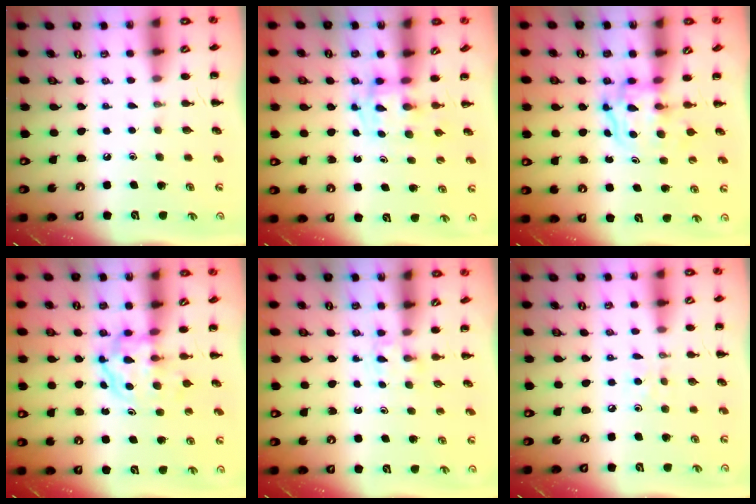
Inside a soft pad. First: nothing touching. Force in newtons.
{"total": 2.9, "press": 2.9, "slide": 0.2}
{"total": 3.4, "press": 3.4, "slide": 0.3}
{"total": 3.7, "press": 3.6, "slide": 0.4}
{"total": 1.4, "press": 1.2, "slide": 0.8}
{"total": 4.7, "press": 4.3, "slide": 1.7}